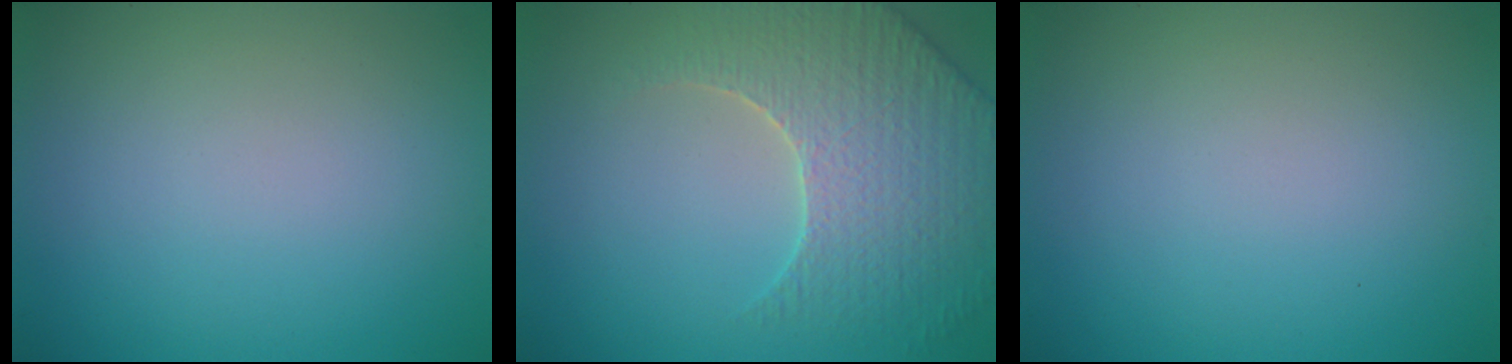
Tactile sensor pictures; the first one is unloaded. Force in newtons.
{"total": 5.1, "press": 4.9, "slide": 1.6}
{"total": 0.0}